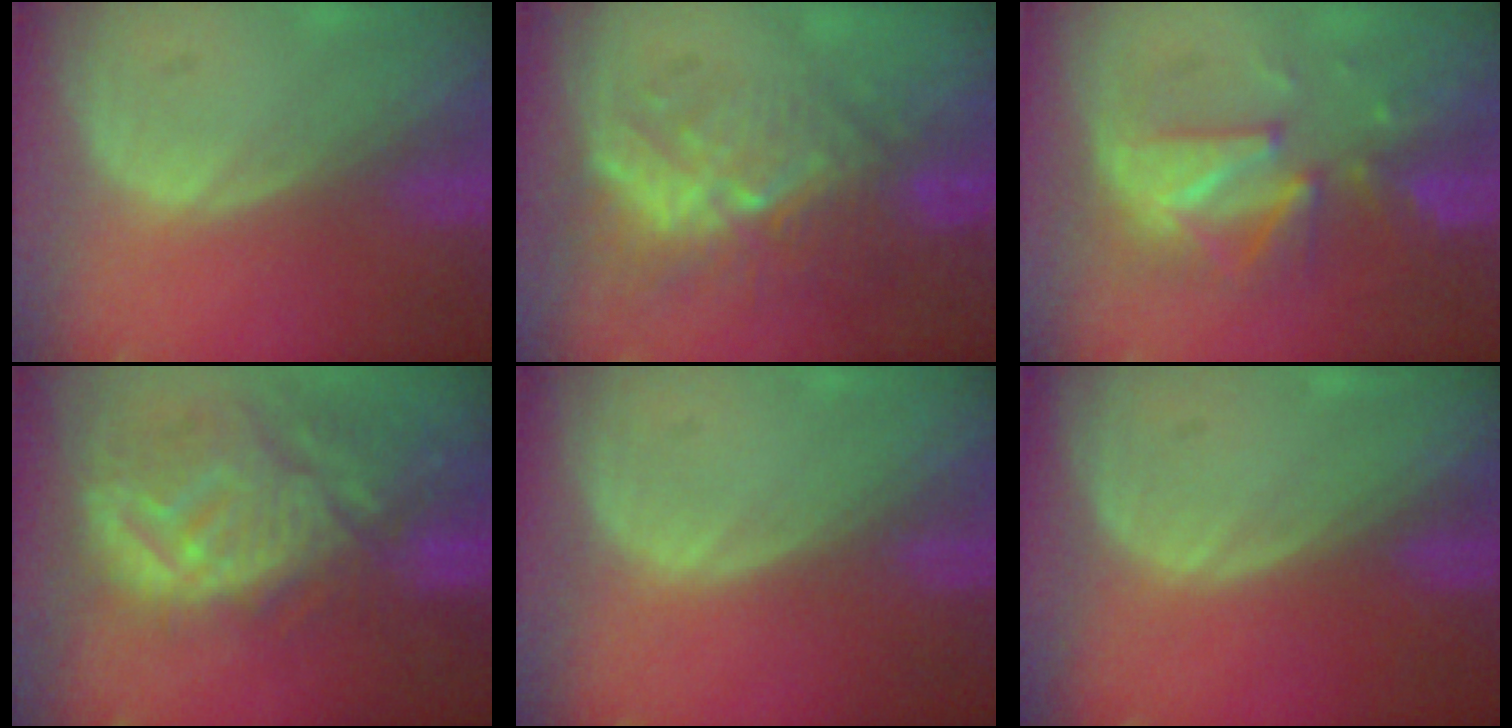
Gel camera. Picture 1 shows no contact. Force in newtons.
{"total": 9.5, "press": 8.6, "slide": 3.9}
{"total": 8.2, "press": 8.2, "slide": 0.7}
{"total": 12.6, "press": 11.1, "slide": 5.9}
{"total": 0.0}
{"total": 0.0}